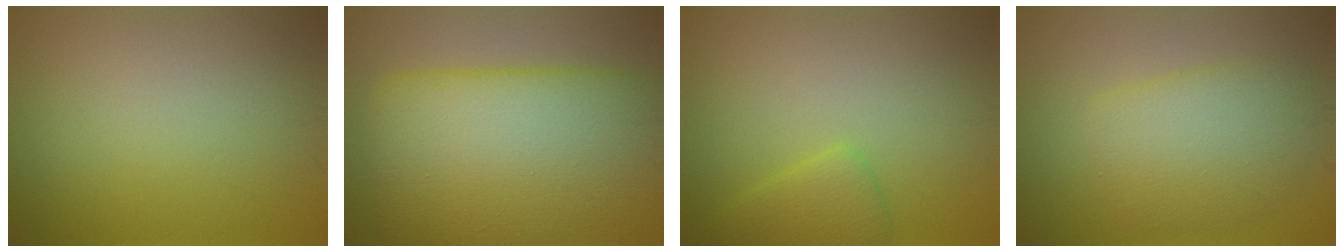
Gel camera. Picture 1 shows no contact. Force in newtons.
{"total": 16.4, "press": 16.4, "slide": 0.6}
{"total": 2.5, "press": 2.5, "slide": 0.0}
{"total": 5.1, "press": 5.1, "slide": 0.2}